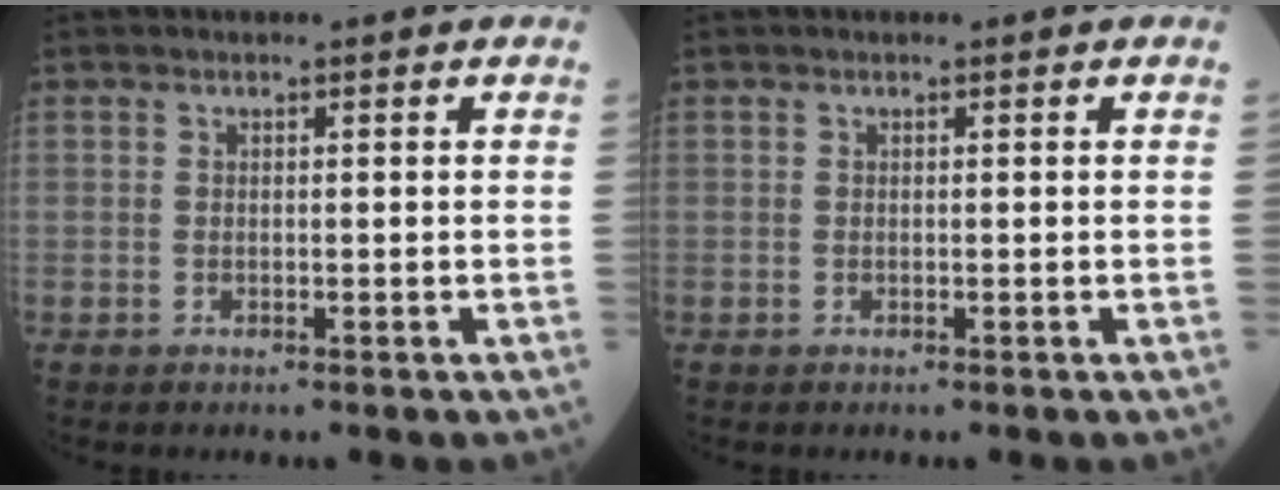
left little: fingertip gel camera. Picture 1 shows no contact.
{"total": 0.0}